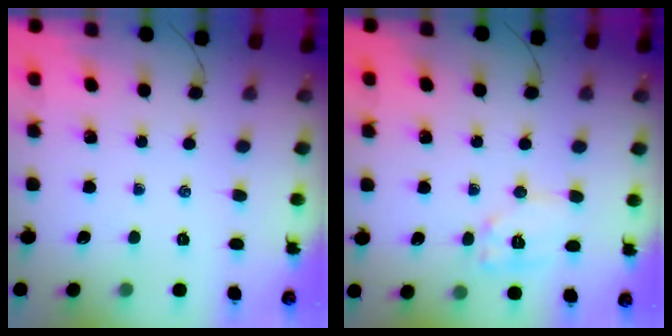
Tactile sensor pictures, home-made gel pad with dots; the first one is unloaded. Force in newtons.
{"total": 8.5, "press": 8.5, "slide": 0.2}